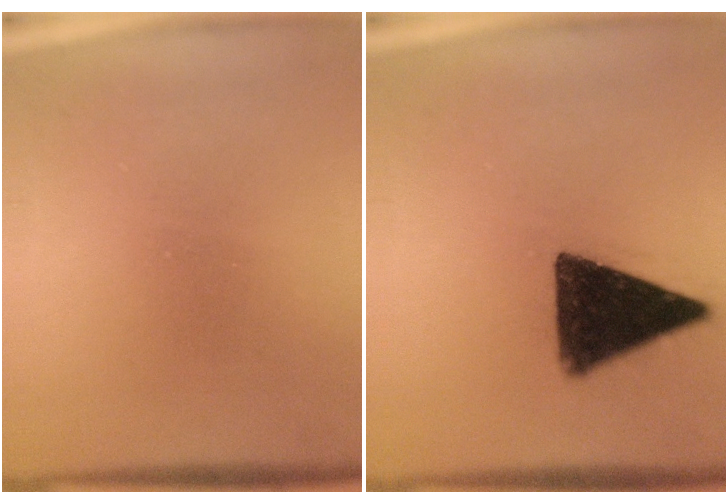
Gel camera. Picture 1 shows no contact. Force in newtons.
{"total": 12.9}